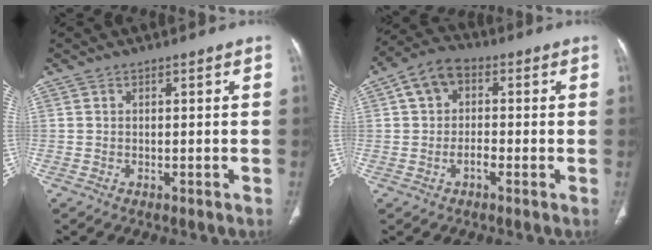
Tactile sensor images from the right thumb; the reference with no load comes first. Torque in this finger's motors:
{"motor_torque": [-0.45, 0.80, 0.78, 0.11, 0.05]}